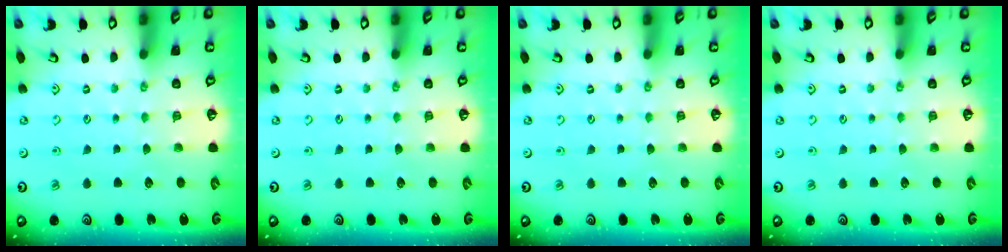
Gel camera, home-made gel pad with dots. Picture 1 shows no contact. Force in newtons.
{"total": 0.0}
{"total": 0.0}
{"total": 0.0}